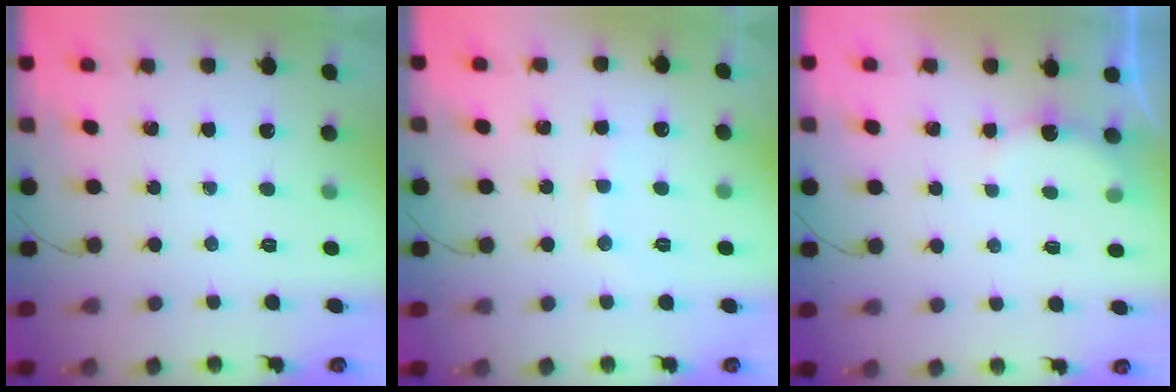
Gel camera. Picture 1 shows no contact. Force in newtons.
{"total": 7.7, "press": 7.5, "slide": 1.6}
{"total": 5.3, "press": 5.2, "slide": 1.1}